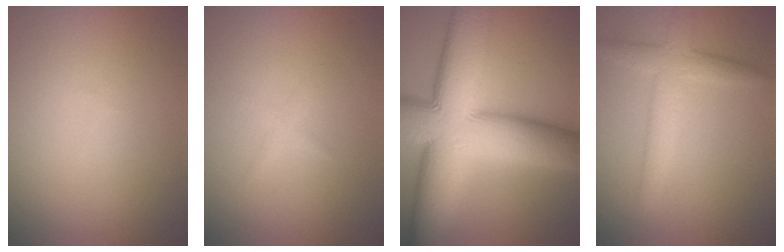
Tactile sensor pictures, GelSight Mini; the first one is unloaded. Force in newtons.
{"total": 0.7, "press": 0.7, "slide": 0.0}
{"total": 15.9, "press": 15.9, "slide": 0.8}
{"total": 2.8, "press": 2.8, "slide": 0.2}